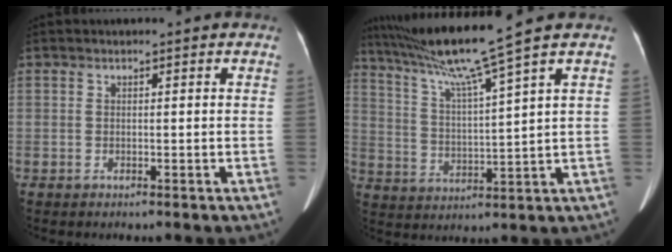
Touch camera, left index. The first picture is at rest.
{"total": 11.4, "force": [8.8, -3.4, 6.4], "torque": [-0.114, -0.010, 0.162]}